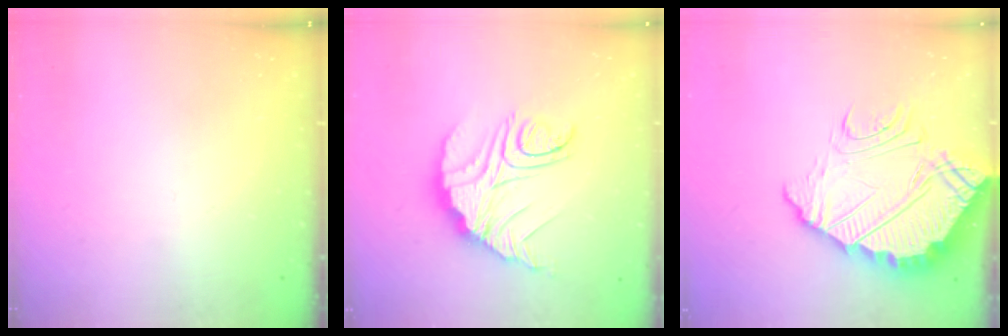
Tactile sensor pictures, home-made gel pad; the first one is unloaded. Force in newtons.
{"total": 14.7, "press": 14.7, "slide": 1.1}
{"total": 8.6, "press": 8.5, "slide": 0.6}